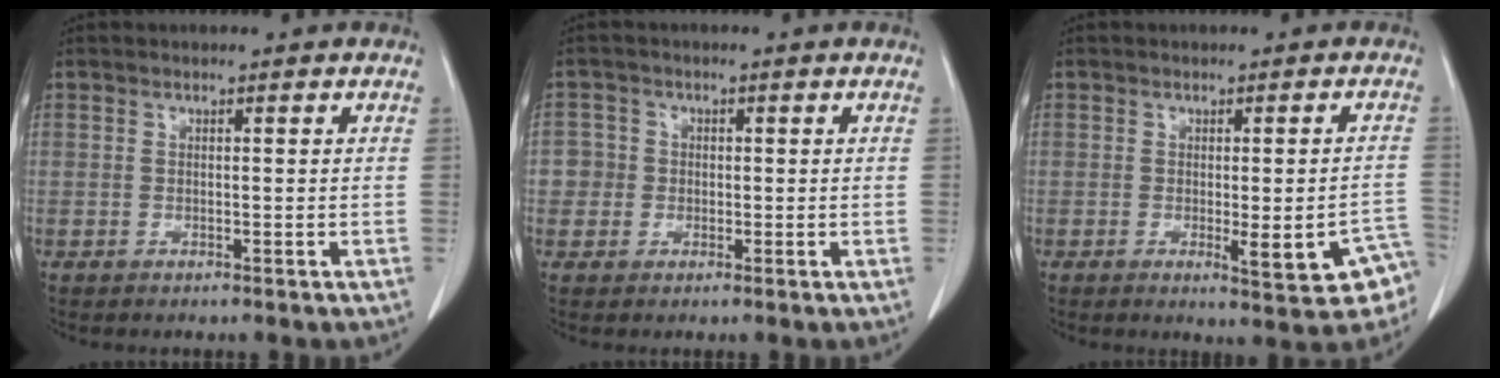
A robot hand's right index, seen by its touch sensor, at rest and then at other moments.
{"total": 3.1, "force": [-0.2, 3.1, 0.0], "torque": [0.017, 0.011, -0.007]}
{"total": 8.8, "force": [-3.7, 1.9, 7.8], "torque": [-0.071, 0.007, -0.043]}